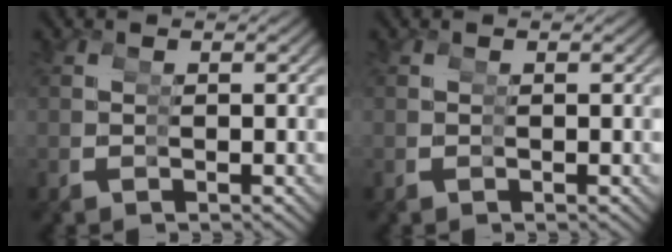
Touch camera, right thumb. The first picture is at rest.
{"total": 0.0}